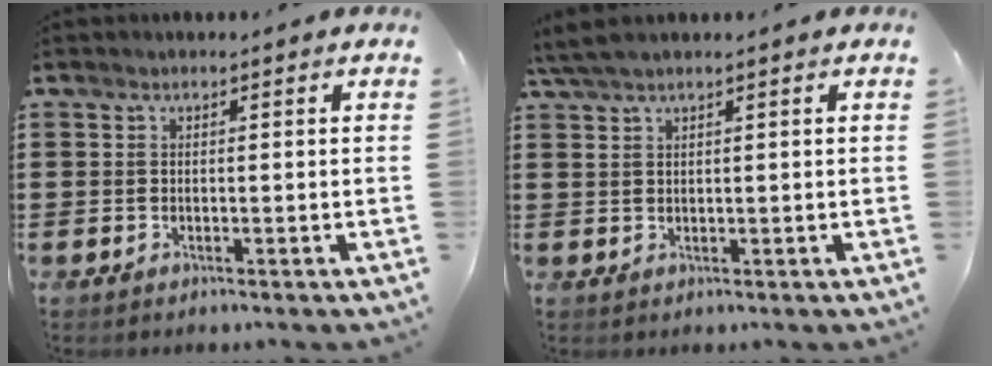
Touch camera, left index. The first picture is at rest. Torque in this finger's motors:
{"motor_torque": [1.01, -1.12, 0.44, 0.16]}